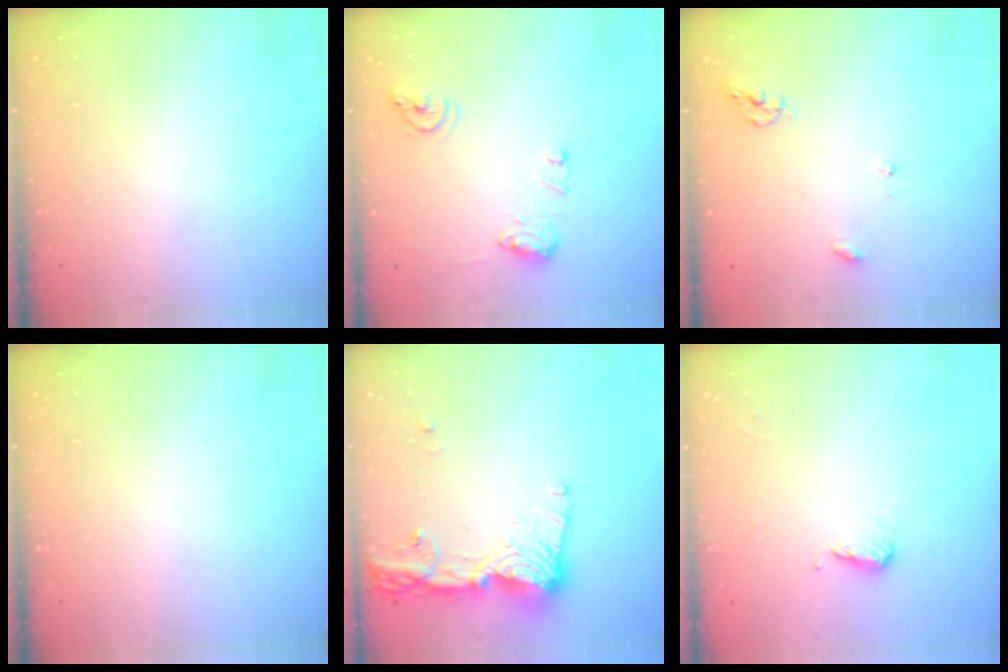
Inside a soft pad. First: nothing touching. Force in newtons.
{"total": 10.4, "press": 10.4, "slide": 1.0}
{"total": 5.9, "press": 5.9, "slide": 0.6}
{"total": 0.0}
{"total": 14.5, "press": 14.4, "slide": 1.7}
{"total": 5.2, "press": 5.1, "slide": 0.9}